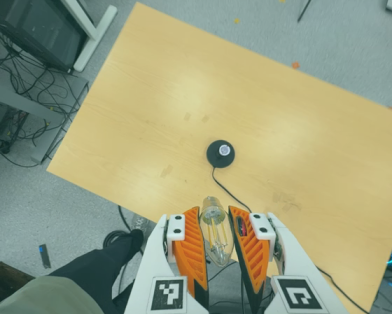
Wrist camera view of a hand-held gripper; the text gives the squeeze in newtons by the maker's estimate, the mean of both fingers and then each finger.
{"total": 19.6, "left": 21.0, "right": 18.3}